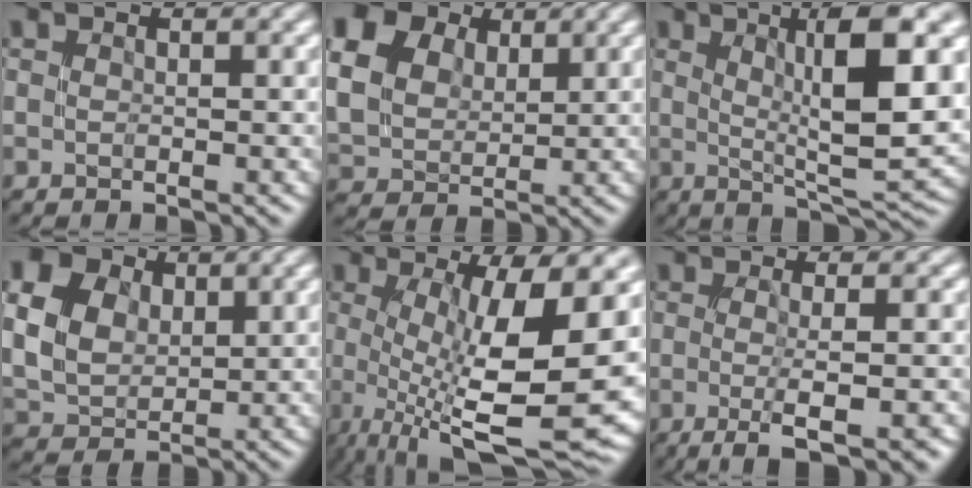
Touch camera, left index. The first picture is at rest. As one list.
[{"total": 15.5, "force": [6.3, 12.5, 6.7], "torque": [-0.193, 0.028, 0.106]}, {"total": 10.1, "force": [2.4, 2.0, 9.6], "torque": [-0.139, 0.001, 0.043]}, {"total": 13.0, "force": [4.2, 10.4, 6.6], "torque": [-0.176, 0.032, 0.080]}, {"total": 12.3, "force": [-0.7, 3.3, 11.8], "torque": [-0.194, -0.013, -0.006]}, {"total": 5.3, "force": [-1.6, 1.2, 4.9], "torque": [-0.067, -0.003, -0.026]}]